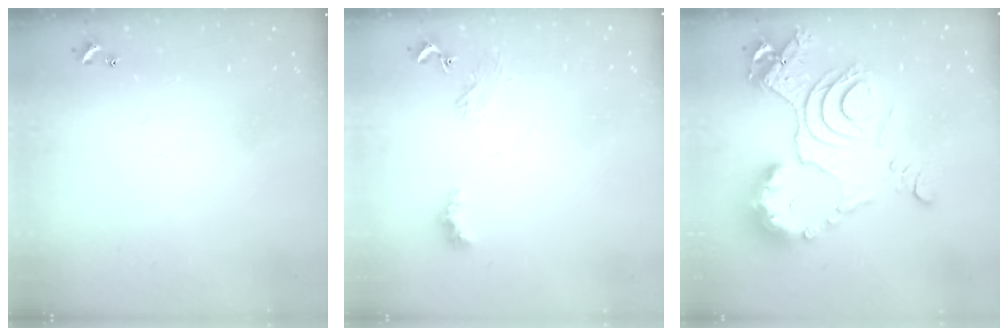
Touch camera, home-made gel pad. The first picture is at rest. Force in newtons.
{"total": 2.4, "press": 2.3, "slide": 0.5}
{"total": 20.1, "press": 20.0, "slide": 2.4}